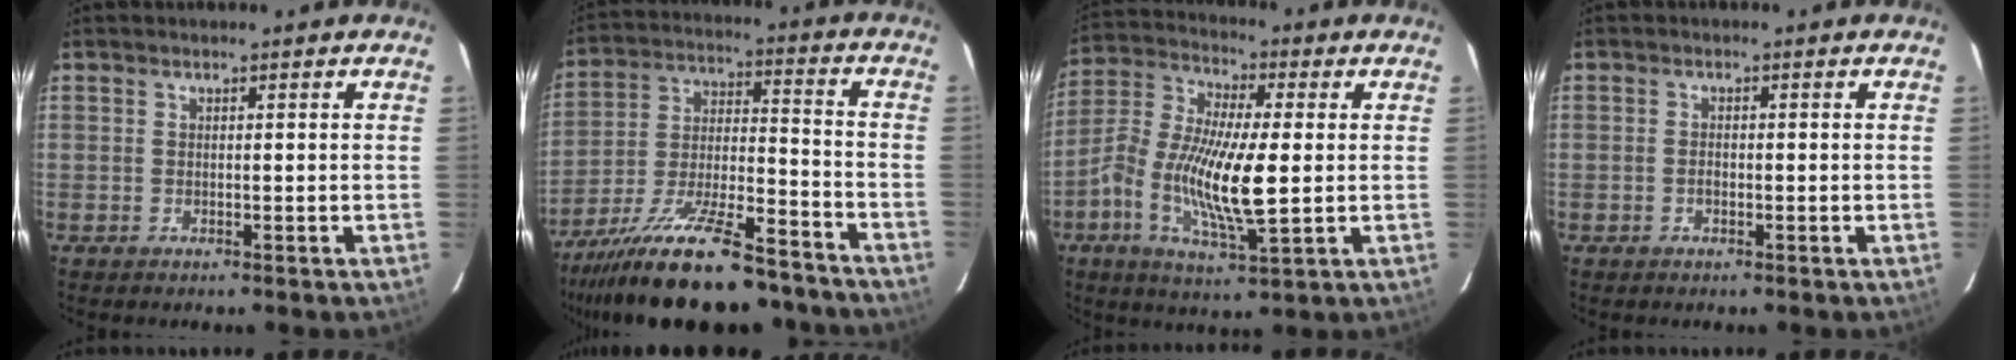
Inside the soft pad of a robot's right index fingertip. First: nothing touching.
{"total": 23.9, "force": [-18.9, 6.3, 13.2], "torque": [-0.242, -0.032, -0.286]}
{"total": 14.8, "force": [-2.0, 4.2, 14.1], "torque": [-0.286, -0.003, -0.045]}
{"total": 1.3, "force": [-0.5, 0.7, 0.9], "torque": [-0.020, 0.003, -0.009]}